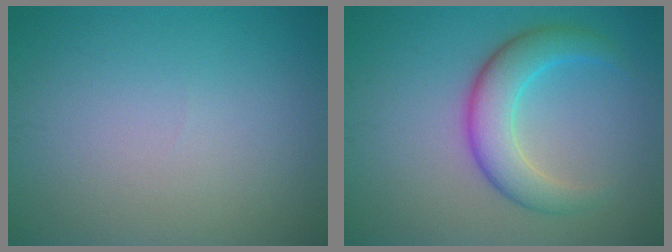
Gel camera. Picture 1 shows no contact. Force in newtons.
{"total": 5.1, "press": 5.1, "slide": 0.1}